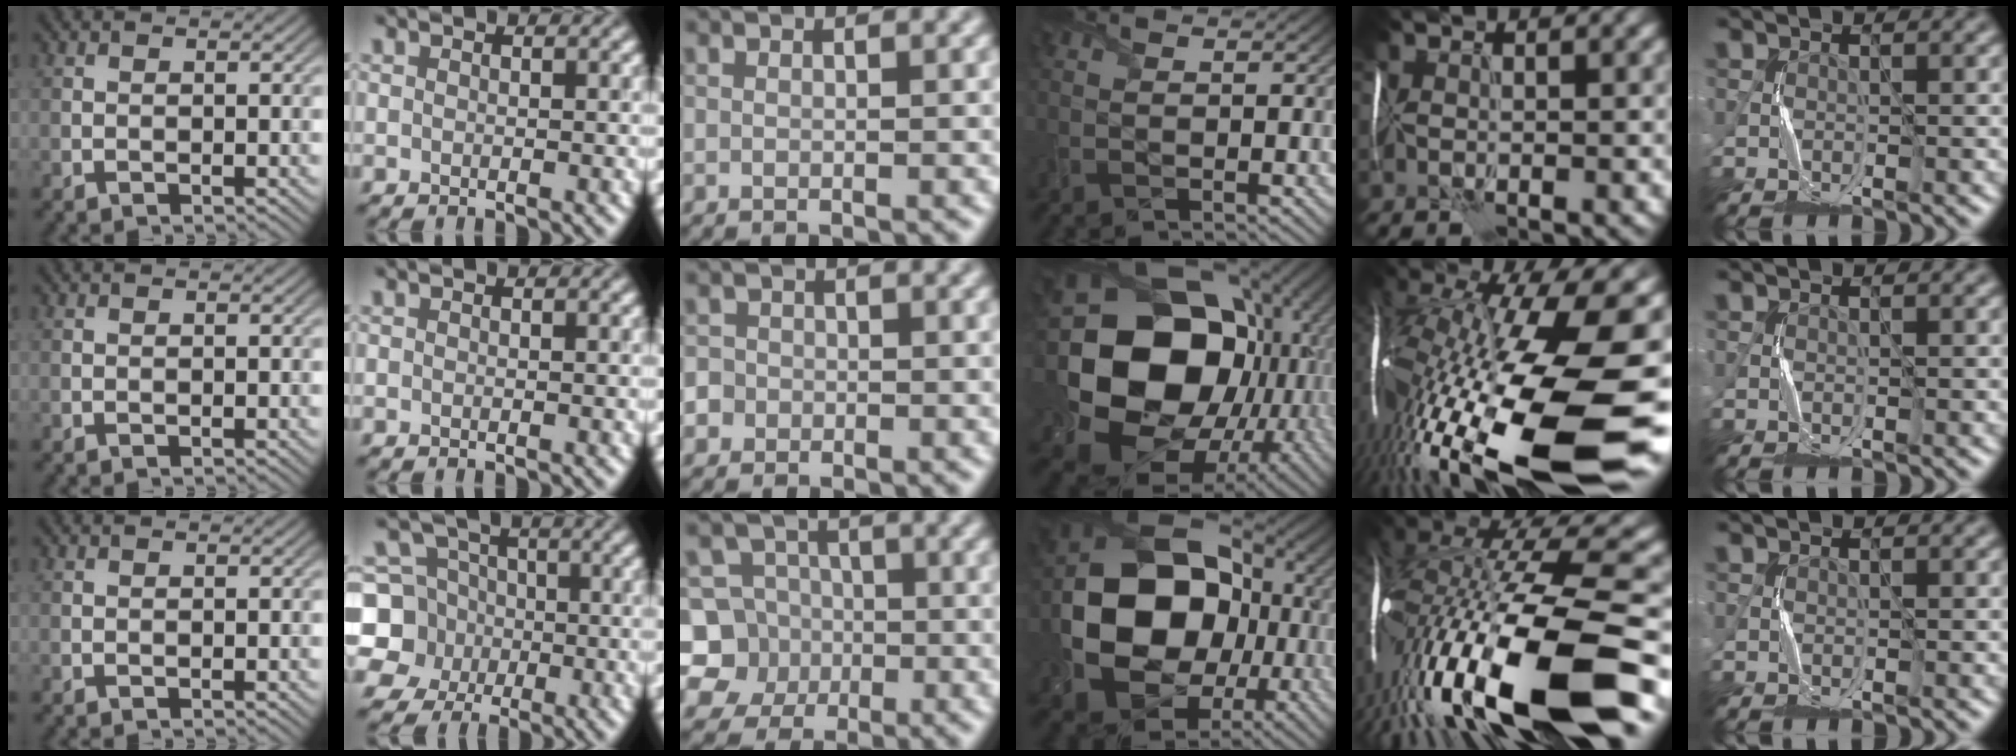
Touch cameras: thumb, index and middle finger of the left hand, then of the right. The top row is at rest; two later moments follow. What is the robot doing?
{"motion": "wrap", "object": "receipt paper"}